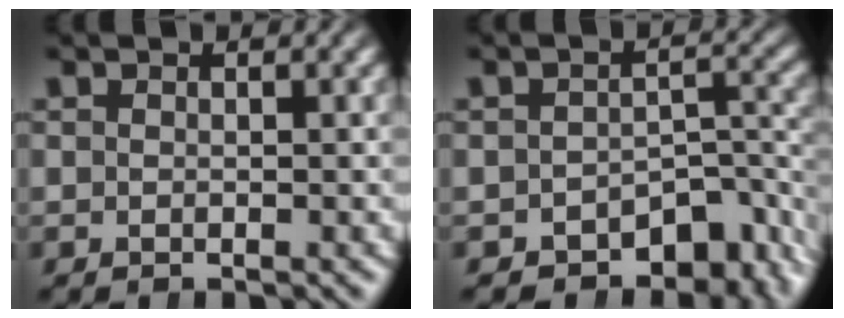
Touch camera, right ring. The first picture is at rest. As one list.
[{"total": 8.1, "force": [-5.5, 4.5, 3.8], "torque": [-0.029, -0.018, -0.079]}]